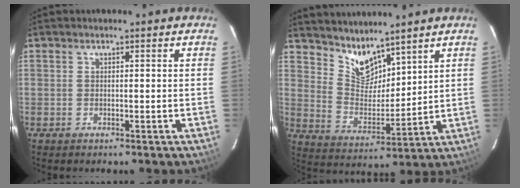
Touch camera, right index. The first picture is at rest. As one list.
[{"total": 8.7, "force": [7.5, 3.2, 3.1], "torque": [-0.055, -0.006, 0.151]}]